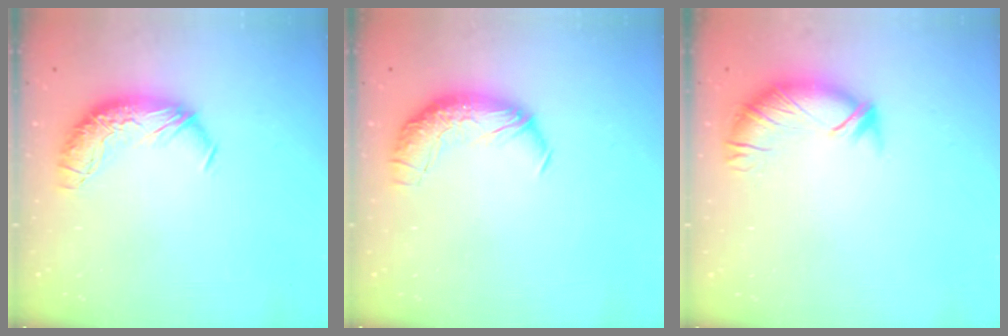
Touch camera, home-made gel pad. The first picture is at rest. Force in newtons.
{"total": 2.5, "press": 1.3, "slide": 2.2}
{"total": 3.0, "press": 2.9, "slide": 0.8}